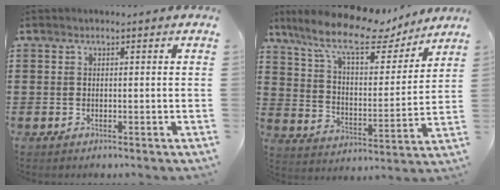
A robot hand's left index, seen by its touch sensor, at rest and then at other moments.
{"total": 12.5, "force": [9.9, 3.1, 7.1], "torque": [-0.159, -0.051, 0.167]}